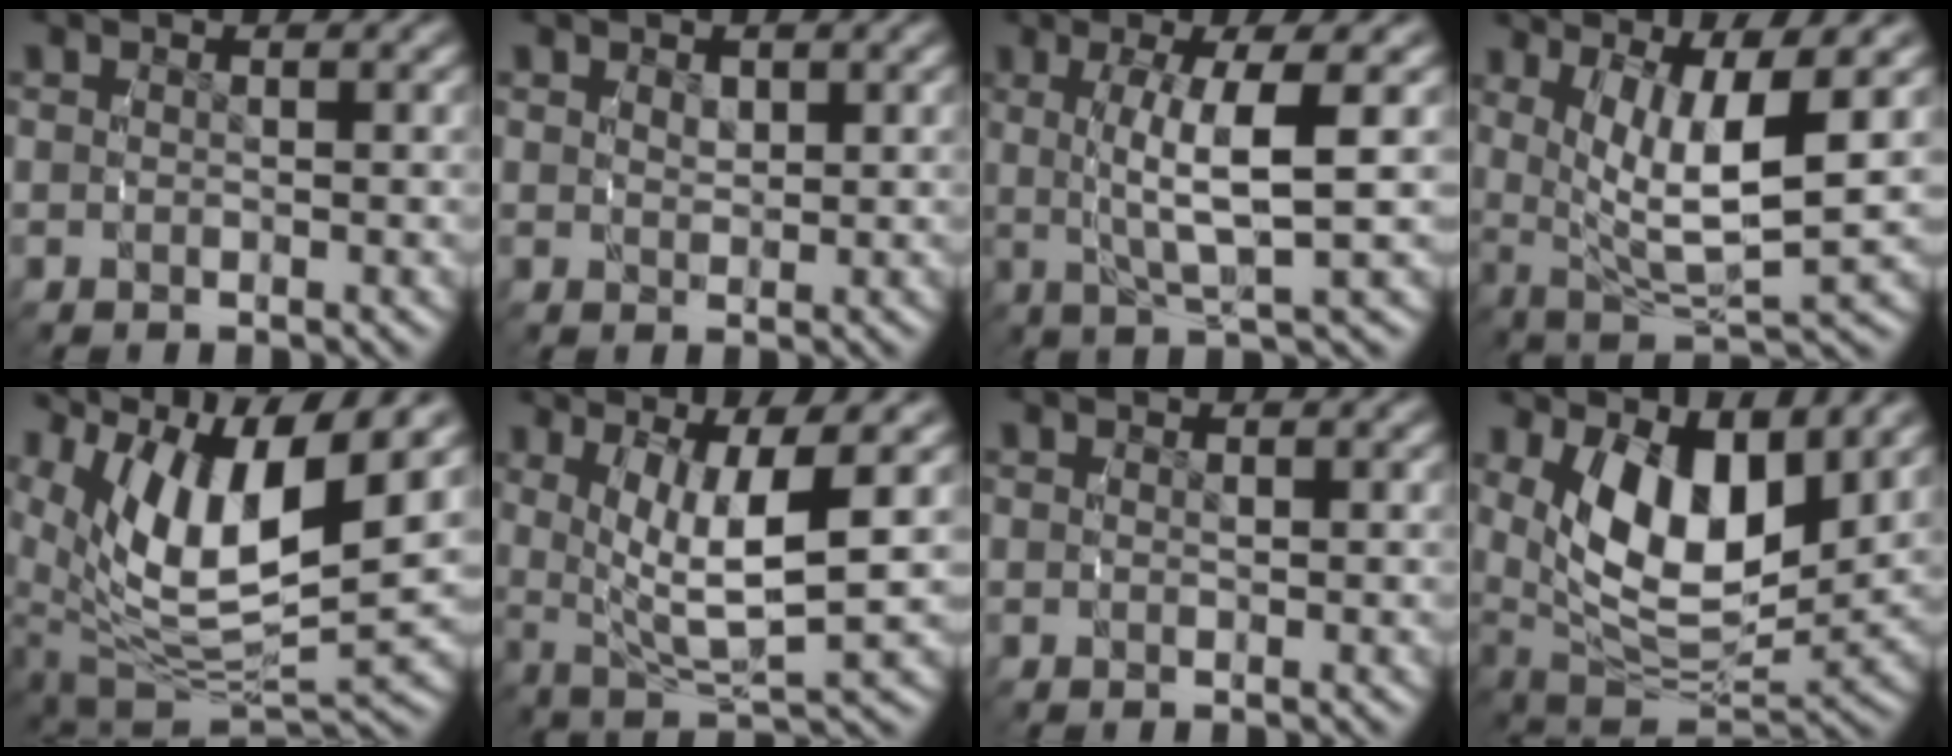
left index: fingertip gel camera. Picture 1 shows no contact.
{"total": 0.7, "force": [0.7, 0.1, 0.2], "torque": [0.003, -0.002, 0.016]}
{"total": 4.9, "force": [0.5, 0.1, 4.9], "torque": [-0.080, 0.010, 0.006]}
{"total": 8.5, "force": [1.2, 4.4, 7.1], "torque": [-0.132, -0.019, 0.028]}
{"total": 13.1, "force": [1.2, 8.3, 10.0], "torque": [-0.186, -0.030, 0.031]}
{"total": 7.5, "force": [1.2, 3.5, 6.5], "torque": [-0.119, -0.010, 0.025]}
{"total": 0.0}
{"total": 10.7, "force": [0.9, 6.9, 8.1], "torque": [-0.152, -0.041, 0.032]}